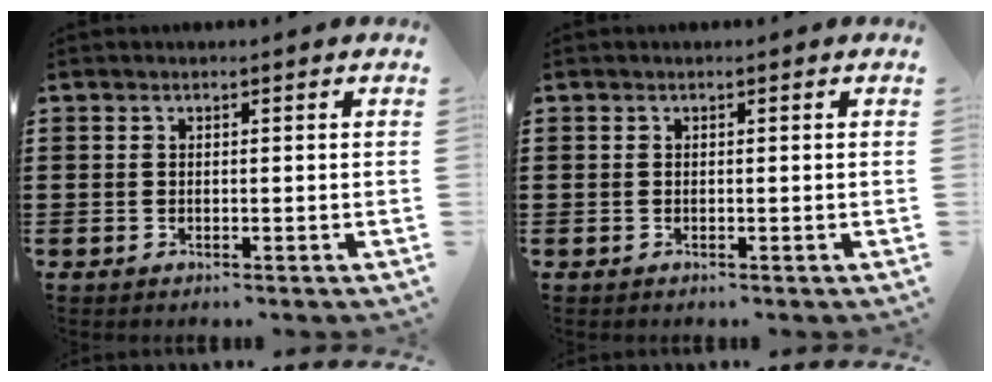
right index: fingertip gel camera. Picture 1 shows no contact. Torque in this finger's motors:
{"motor_torque": [0.55, 0.56, -0.01, -0.01]}